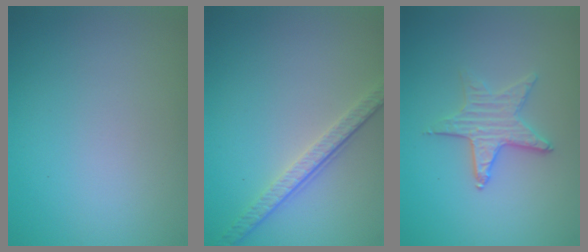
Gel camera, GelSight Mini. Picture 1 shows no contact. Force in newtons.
{"total": 3.6, "press": 2.6, "slide": 2.4}
{"total": 2.8, "press": 2.5, "slide": 1.3}